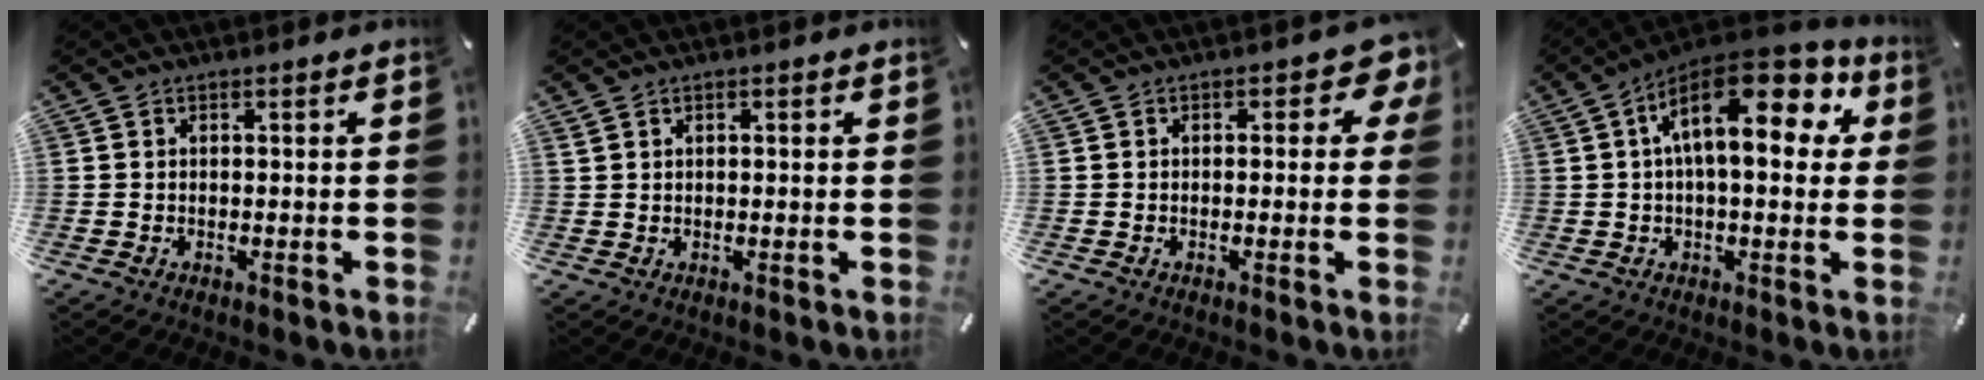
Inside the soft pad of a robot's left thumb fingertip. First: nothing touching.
{"total": 0.9, "force": [0.4, 0.6, 0.5], "torque": [-0.010, 0.001, 0.008]}
{"total": 5.0, "force": [1.3, 2.8, 4.0], "torque": [-0.049, 0.002, 0.016]}
{"total": 17.2, "force": [5.5, 7.9, 14.3], "torque": [-0.234, -0.028, 0.088]}